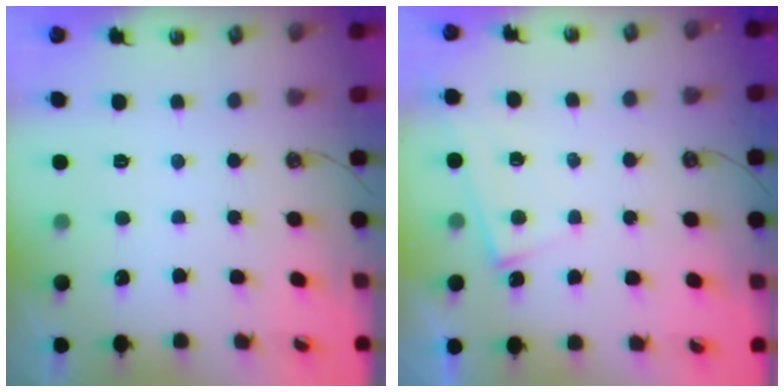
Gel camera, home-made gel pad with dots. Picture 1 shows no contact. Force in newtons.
{"total": 1.8, "press": 1.8, "slide": 0.3}